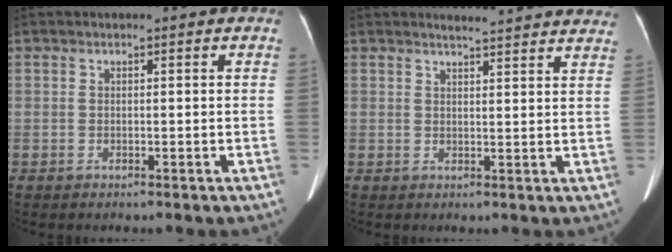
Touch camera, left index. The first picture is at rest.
{"total": 12.5, "force": [12.0, 1.1, 3.3], "torque": [-0.028, -0.010, 0.123]}